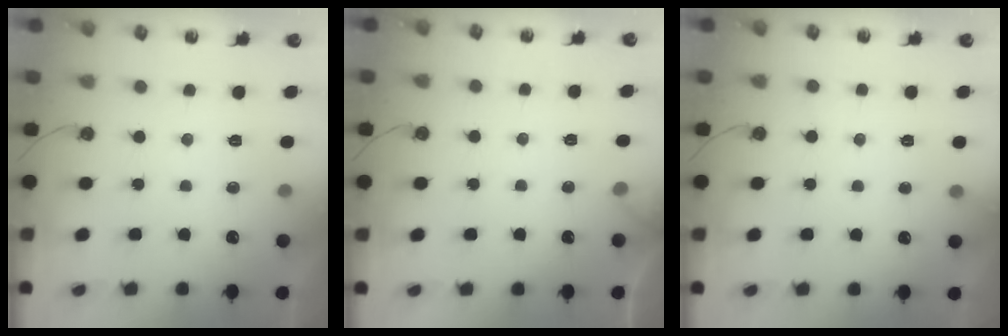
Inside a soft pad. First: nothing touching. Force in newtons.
{"total": 4.4, "press": 4.4, "slide": 0.5}
{"total": 4.3, "press": 4.3, "slide": 0.3}